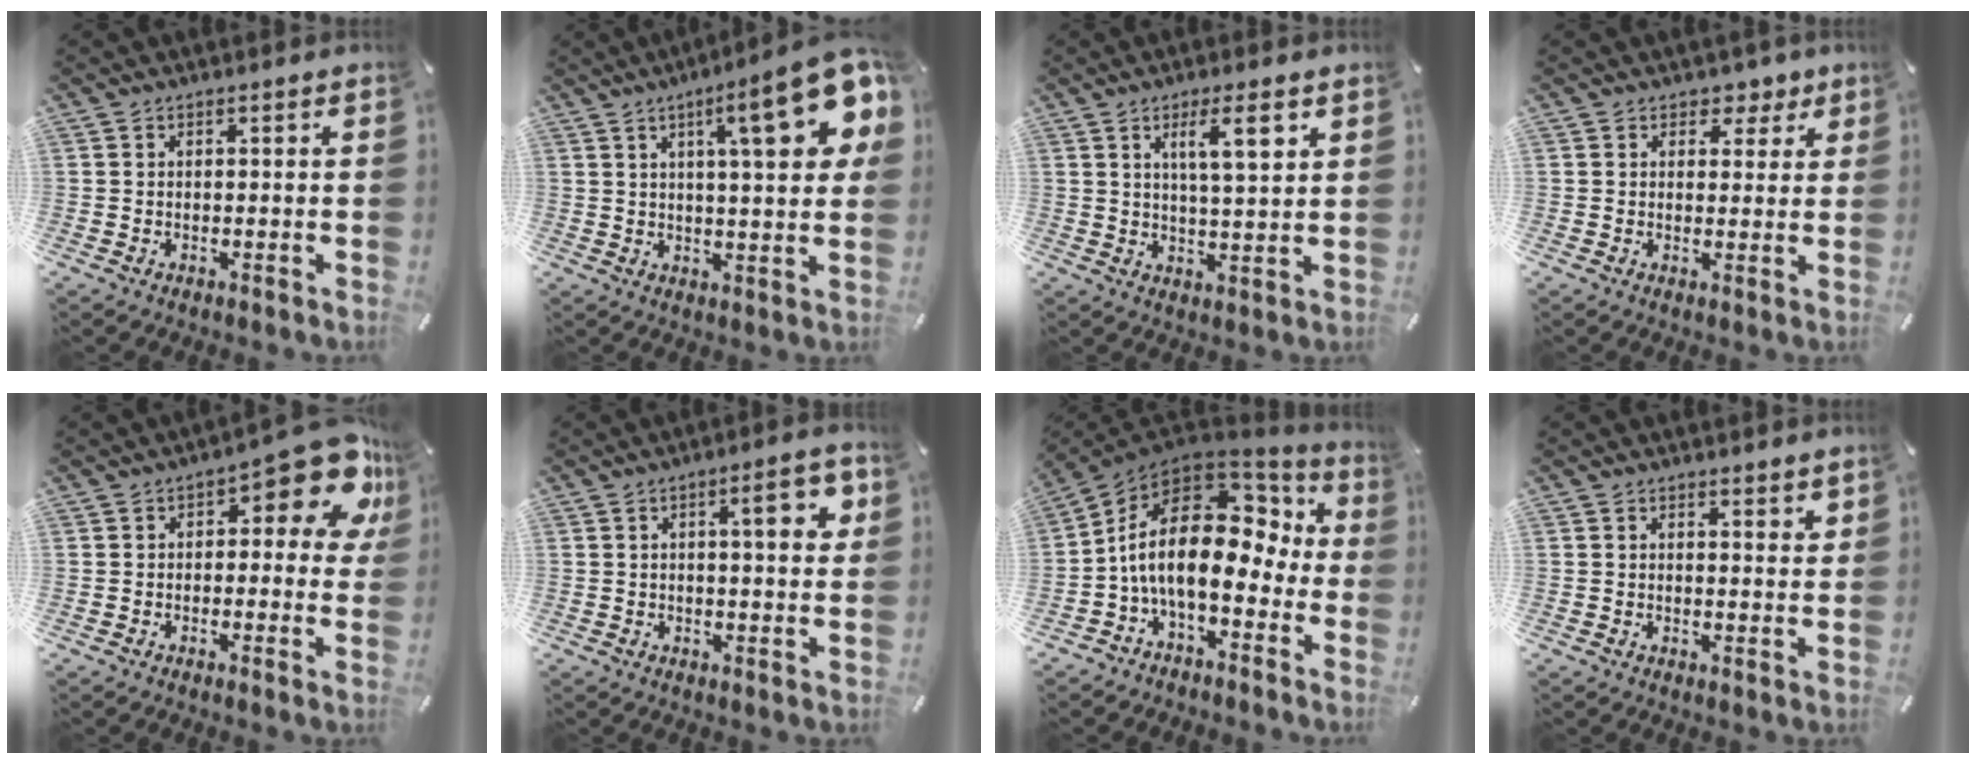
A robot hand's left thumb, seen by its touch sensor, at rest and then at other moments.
{"total": 19.4, "force": [7.8, 4.6, 17.1], "torque": [-0.245, -0.036, 0.109]}
{"total": 8.3, "force": [4.0, 1.5, 7.2], "torque": [-0.117, -0.012, 0.058]}
{"total": 4.0, "force": [2.0, 3.3, 1.0], "torque": [0.008, -0.010, 0.027]}
{"total": 13.2, "force": [6.1, 5.3, 10.4], "torque": [-0.124, -0.054, 0.101]}
{"total": 8.4, "force": [2.9, 2.2, 7.6], "torque": [-0.109, -0.009, 0.038]}
{"total": 17.2, "force": [0.9, 8.9, 14.7], "torque": [-0.294, -0.024, 0.011]}
{"total": 2.0, "force": [1.9, 0.6, 0.5], "torque": [-0.005, -0.012, 0.033]}